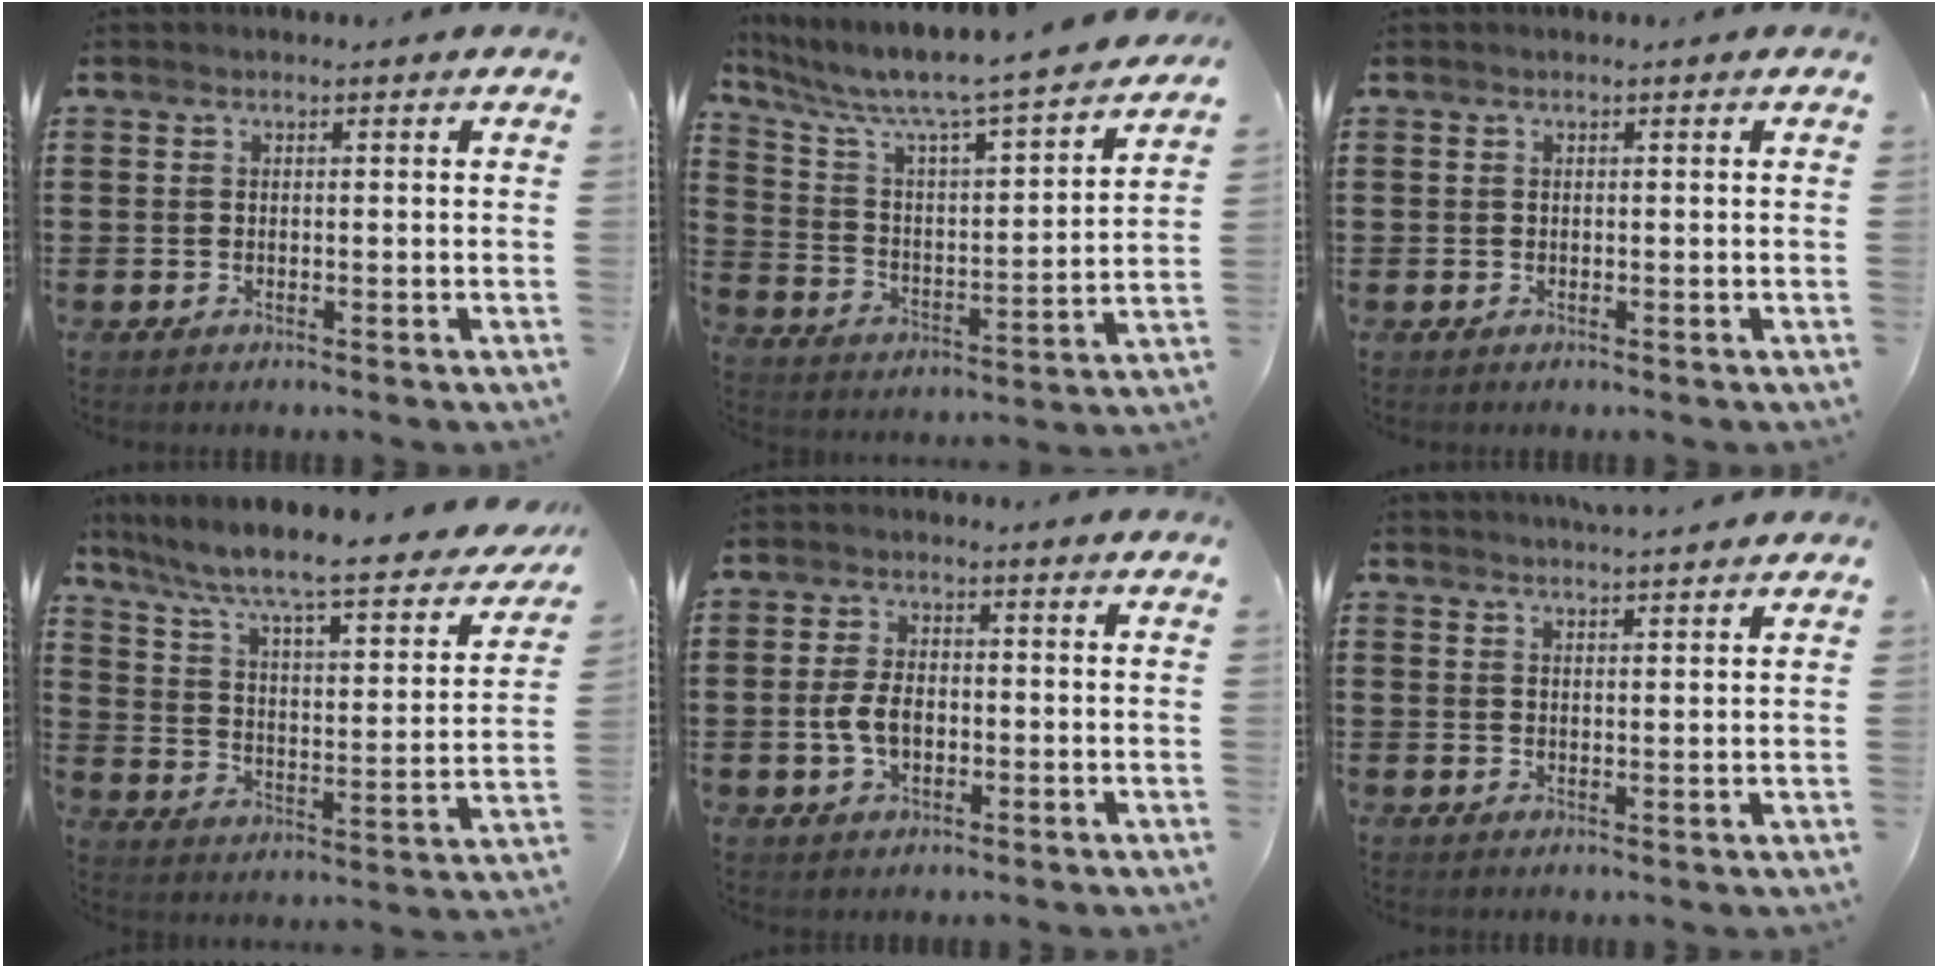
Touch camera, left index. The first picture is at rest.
{"total": 6.6, "force": [5.9, 0.0, 2.8], "torque": [-0.086, -0.056, 0.091]}
{"total": 0.0}
{"total": 6.9, "force": [5.4, 0.5, 4.3], "torque": [-0.107, -0.050, 0.080]}
{"total": 4.9, "force": [-0.8, 2.9, 3.9], "torque": [-0.093, -0.002, -0.021]}
{"total": 2.8, "force": [2.7, -0.4, 0.2], "torque": [-0.012, -0.009, 0.052]}